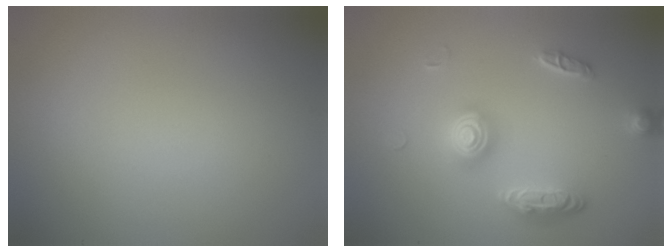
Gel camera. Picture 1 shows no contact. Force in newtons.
{"total": 3.1, "press": 2.9, "slide": 1.0}